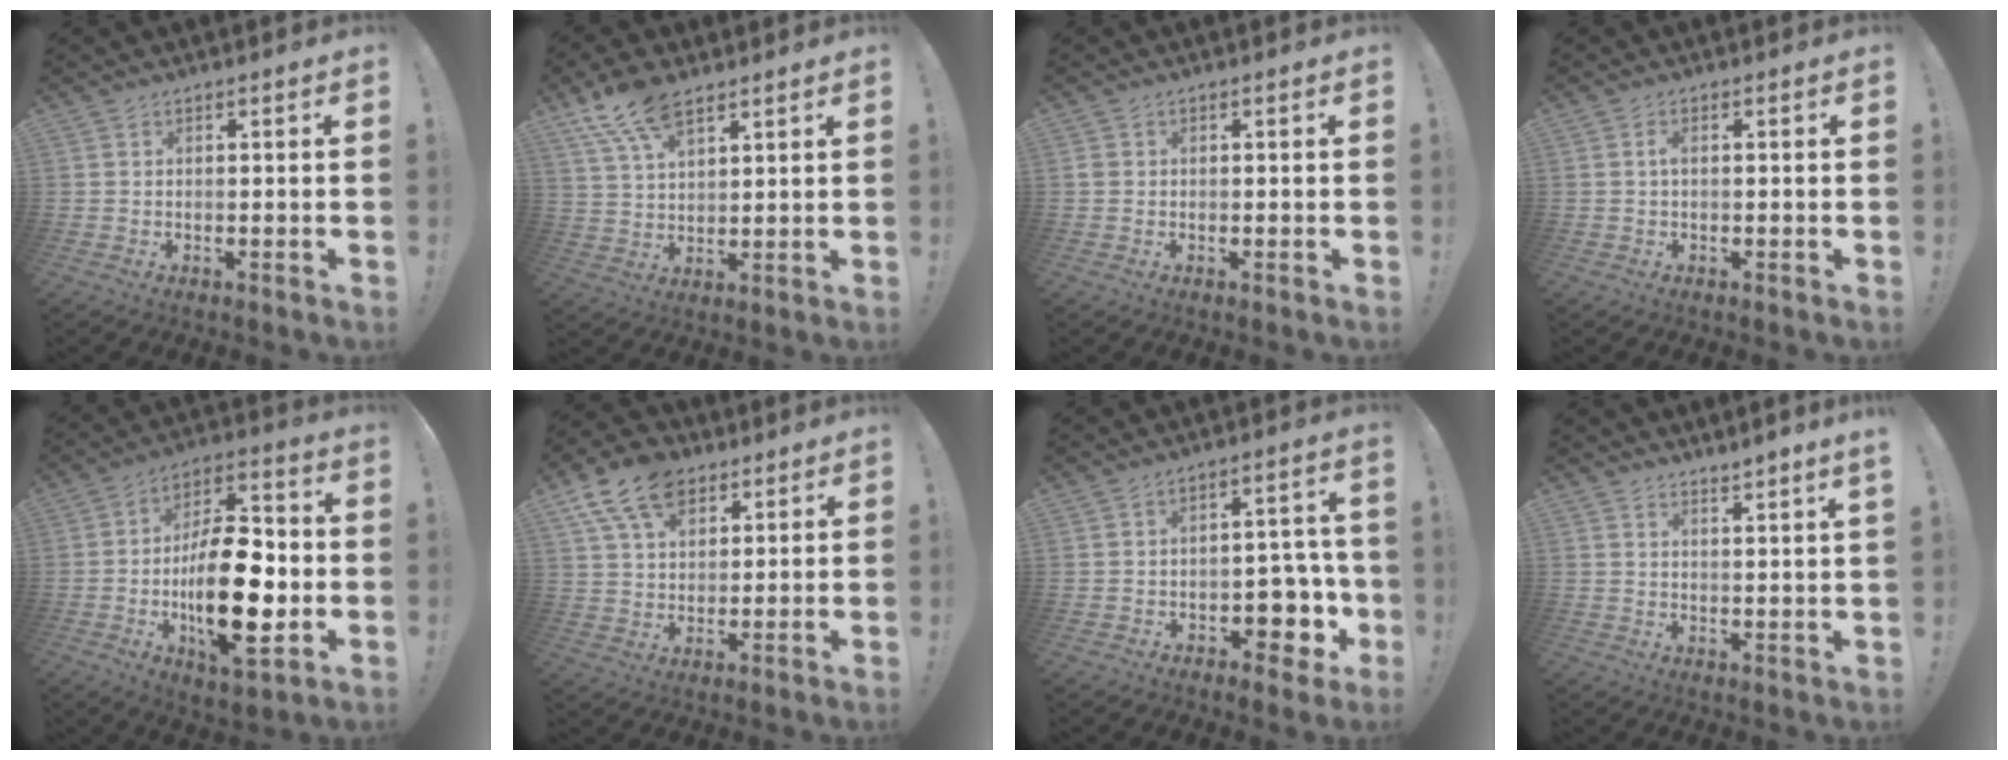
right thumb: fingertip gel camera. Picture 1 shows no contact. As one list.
[{"total": 10.9, "force": [7.5, 4.9, 6.3], "torque": [-0.112, -0.031, 0.142]}, {"total": 1.1, "force": [0.1, 1.0, 0.5], "torque": [-0.008, 0.003, 0.002]}, {"total": 1.4, "force": [-0.2, 0.4, 1.3], "torque": [-0.026, 0.004, -0.005]}, {"total": 23.8, "force": [-3.9, 11.1, 20.7], "torque": [-0.358, 0.015, -0.056]}, {"total": 14.8, "force": [8.0, 9.8, 7.6], "torque": [-0.120, -0.036, 0.151]}, {"total": 9.9, "force": [-3.7, 7.0, 5.9], "torque": [-0.036, 0.019, -0.054]}, {"total": 3.7, "force": [3.1, -1.0, 1.8], "torque": [-0.021, -0.026, 0.047]}]